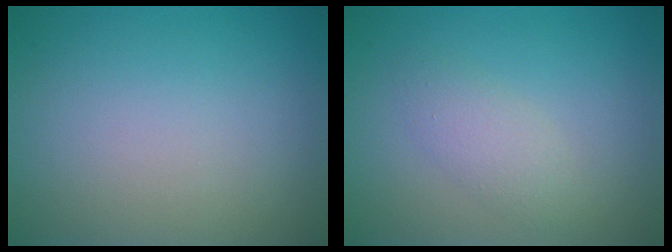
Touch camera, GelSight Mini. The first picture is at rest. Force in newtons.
{"total": 2.1, "press": 2.1, "slide": 0.1}